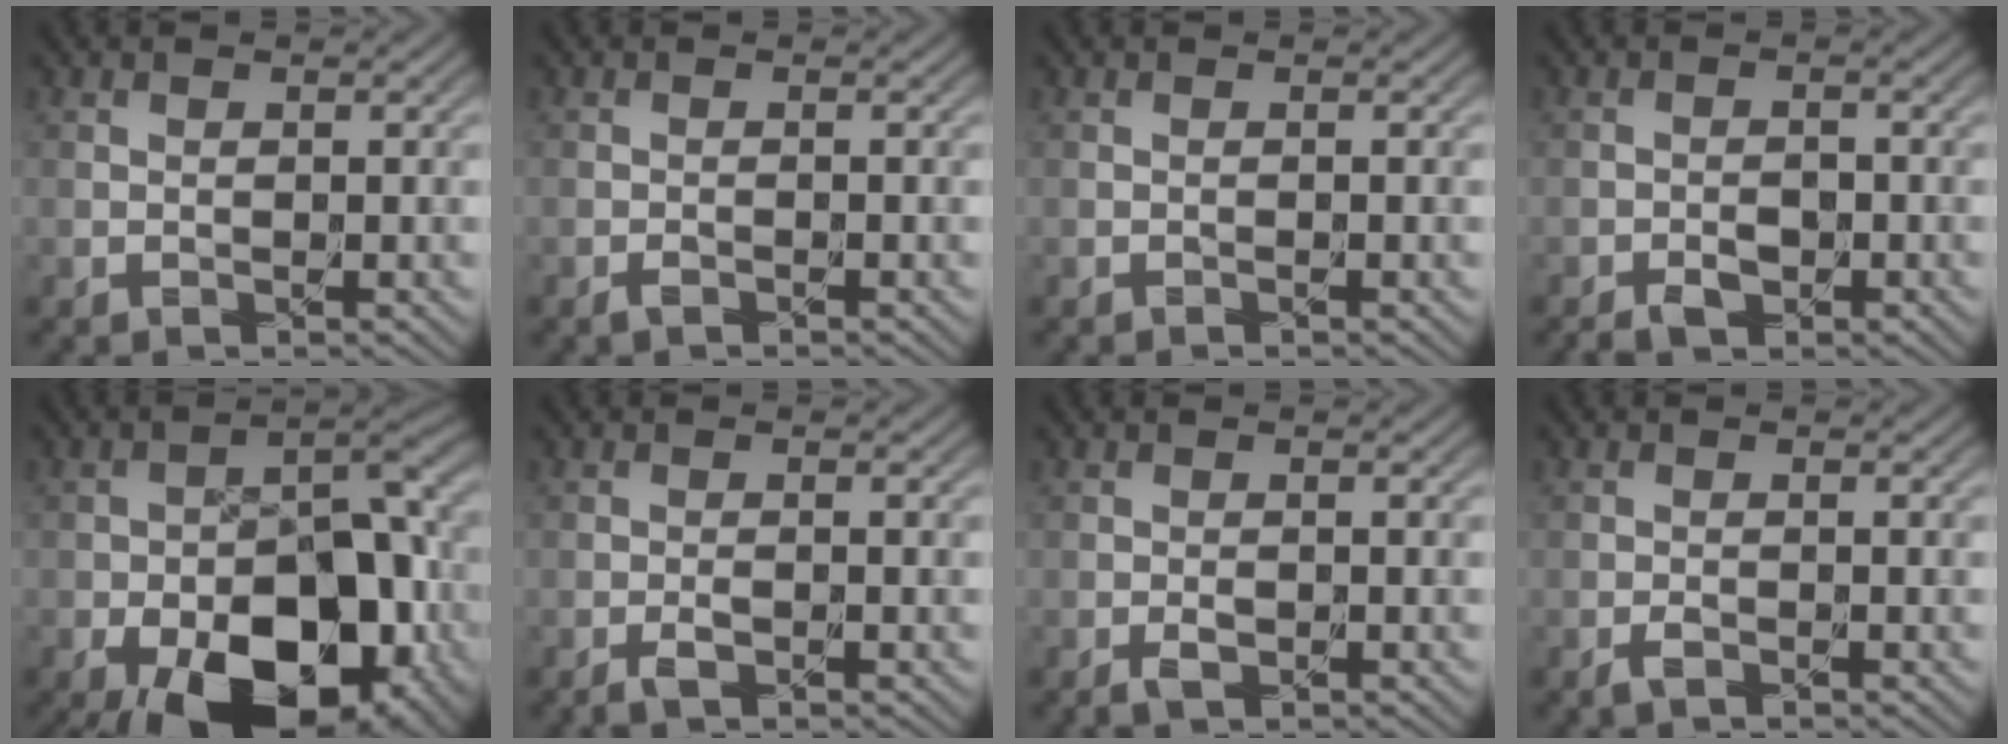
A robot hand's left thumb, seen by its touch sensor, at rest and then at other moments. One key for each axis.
{"total": 0.9, "fx": -0.7, "fy": 0.3, "fz": 0.3, "tx": -0.004, "ty": 0.001, "tz": -0.018}
{"total": 0.0}
{"total": 2.3, "fx": -1.7, "fy": 1.2, "fz": 1.1, "tx": -0.017, "ty": -0.002, "tz": -0.032}
{"total": 19.2, "fx": -9.9, "fy": 10.4, "fz": 12.8, "tx": -0.163, "ty": -0.014, "tz": -0.148}
{"total": 1.7, "fx": -1.2, "fy": 0.3, "fz": 1.2, "tx": -0.018, "ty": 0.002, "tz": -0.024}
{"total": 1.2, "fx": -0.8, "fy": 0.5, "fz": 0.6, "tx": -0.010, "ty": -0.001, "tz": -0.019}
{"total": 1.2, "fx": -1.0, "fy": 0.4, "fz": 0.6, "tx": -0.010, "ty": 0.000, "tz": -0.023}